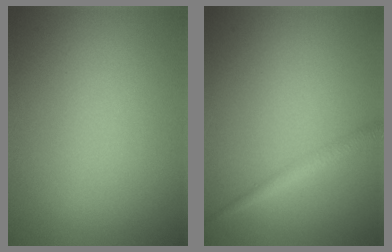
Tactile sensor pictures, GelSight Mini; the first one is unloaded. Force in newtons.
{"total": 2.0, "press": 2.0, "slide": 0.1}